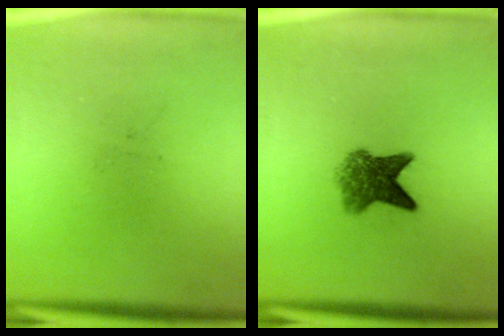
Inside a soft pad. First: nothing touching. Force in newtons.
{"total": 5.5}